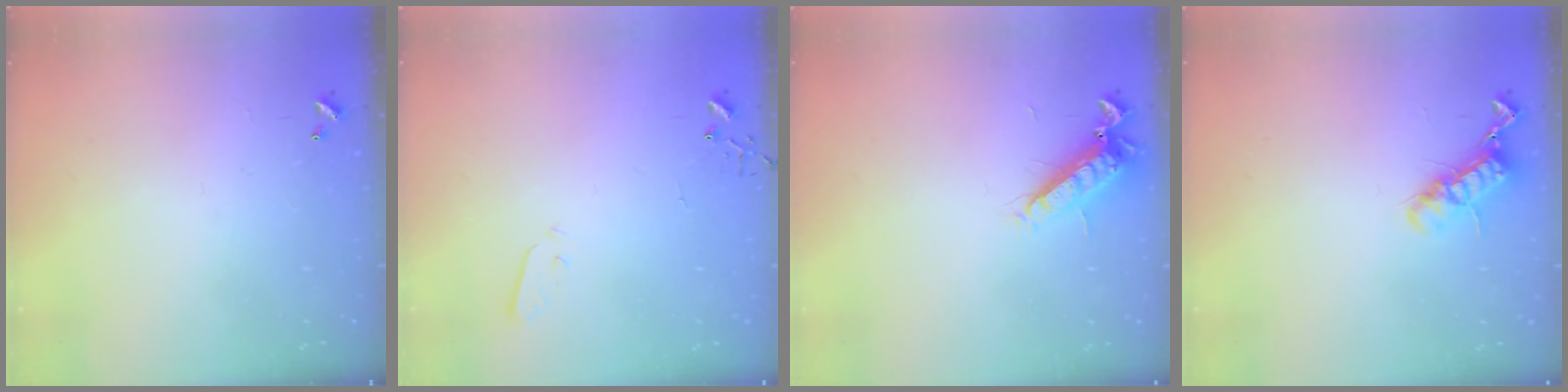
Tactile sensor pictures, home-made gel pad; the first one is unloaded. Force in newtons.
{"total": 2.5, "press": 2.5, "slide": 0.4}
{"total": 12.4, "press": 12.3, "slide": 1.5}
{"total": 11.9, "press": 11.9, "slide": 0.8}